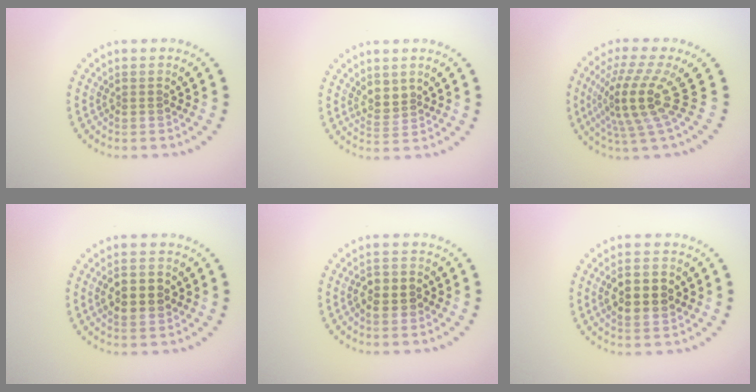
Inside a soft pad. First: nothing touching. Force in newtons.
{"total": 1.9, "press": 1.6, "slide": 1.0}
{"total": 5.1, "press": 3.6, "slide": 3.6}
{"total": 4.4, "press": 4.4, "slide": 0.2}
{"total": 2.7, "press": 2.6, "slide": 0.7}
{"total": 4.9, "press": 4.9, "slide": 0.3}